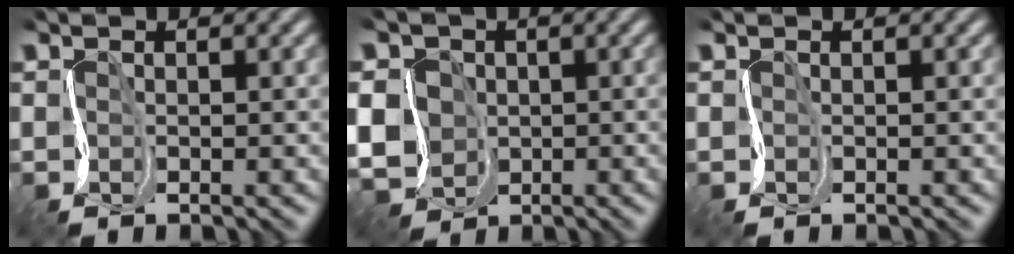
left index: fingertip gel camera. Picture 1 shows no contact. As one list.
[{"total": 7.9, "force": [-1.4, 6.9, 3.6], "torque": [-0.078, 0.001, -0.064]}, {"total": 0.0}]